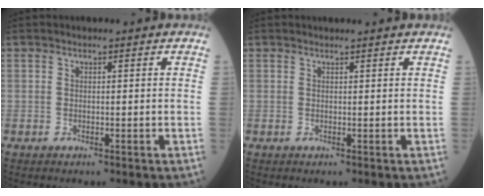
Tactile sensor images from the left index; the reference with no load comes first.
{"total": 2.1, "force": [2.0, 0.2, 0.5], "torque": [-0.008, 0.010, 0.022]}